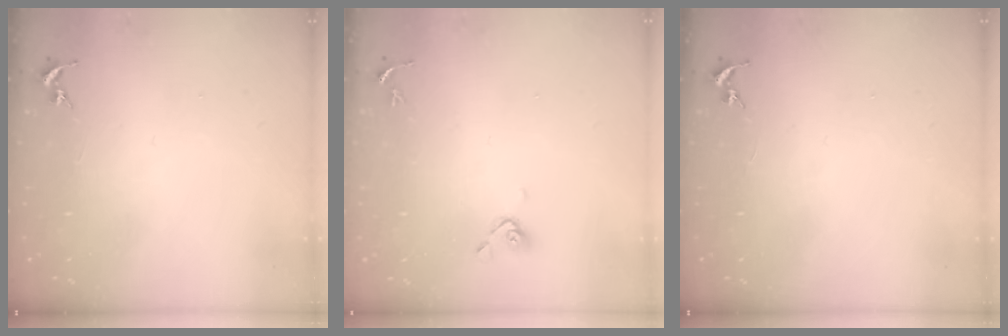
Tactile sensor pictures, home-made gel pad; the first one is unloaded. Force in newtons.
{"total": 5.9, "press": 5.4, "slide": 2.4}
{"total": 0.0}